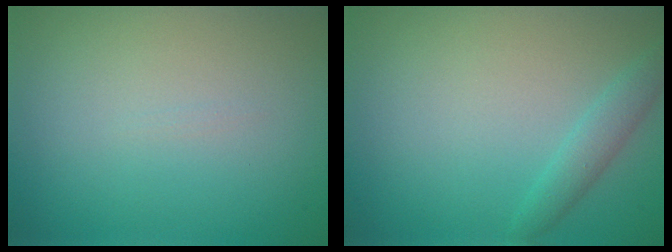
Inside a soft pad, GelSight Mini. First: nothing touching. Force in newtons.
{"total": 1.8, "press": 1.8, "slide": 0.2}